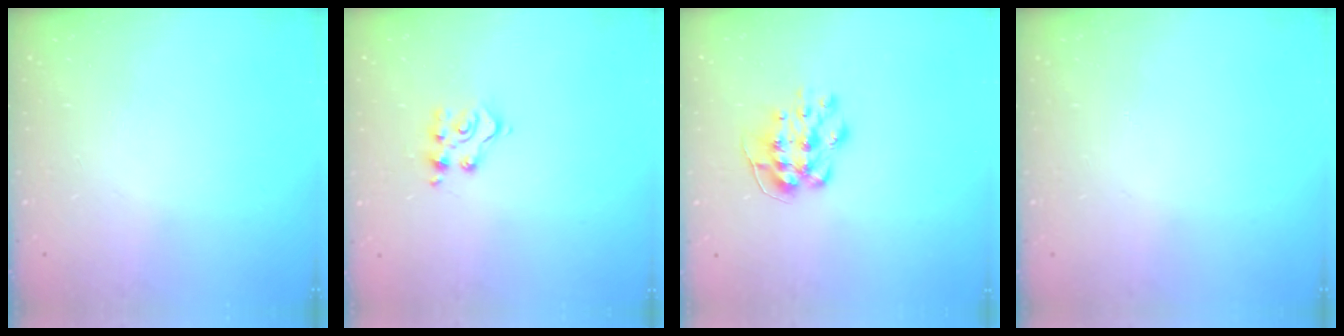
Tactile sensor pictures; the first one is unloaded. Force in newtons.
{"total": 5.1, "press": 5.1, "slide": 0.2}
{"total": 8.6, "press": 8.5, "slide": 0.2}
{"total": 0.0}